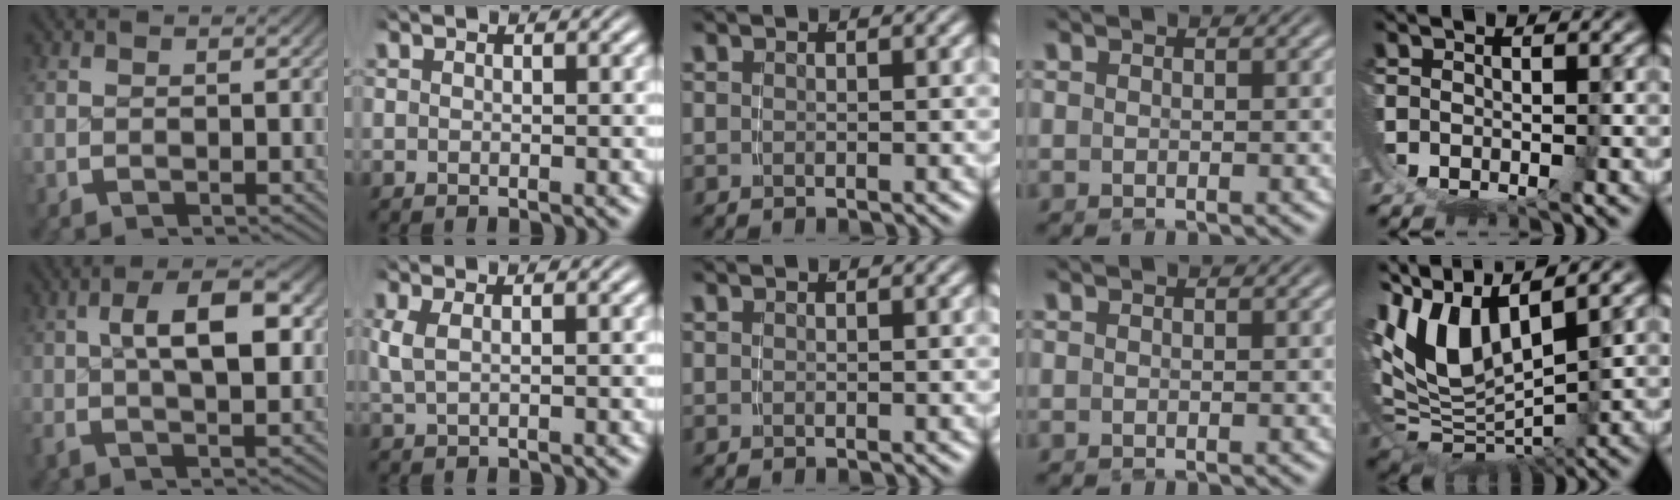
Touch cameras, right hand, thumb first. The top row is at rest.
{"thumb": {"total": 7.6, "force": [0.6, 3.6, 6.7], "torque": [-0.109, 0.001, 0.010]}, "index": {"total": 2.4, "force": [0.0, 1.9, 1.4], "torque": [-0.045, -0.006, 0.004]}, "little": {"total": 12.4, "force": [1.2, 8.1, 9.3], "torque": [-0.191, -0.030, 0.028]}}